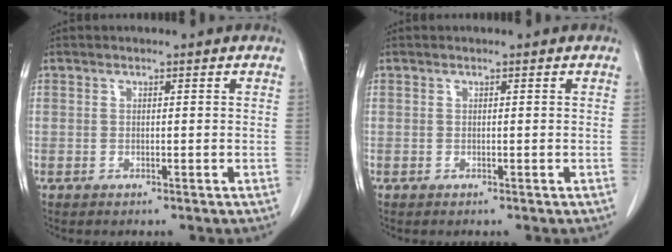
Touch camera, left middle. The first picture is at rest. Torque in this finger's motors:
{"motor_torque": [0.00, 0.00, 0.00, 0.00]}